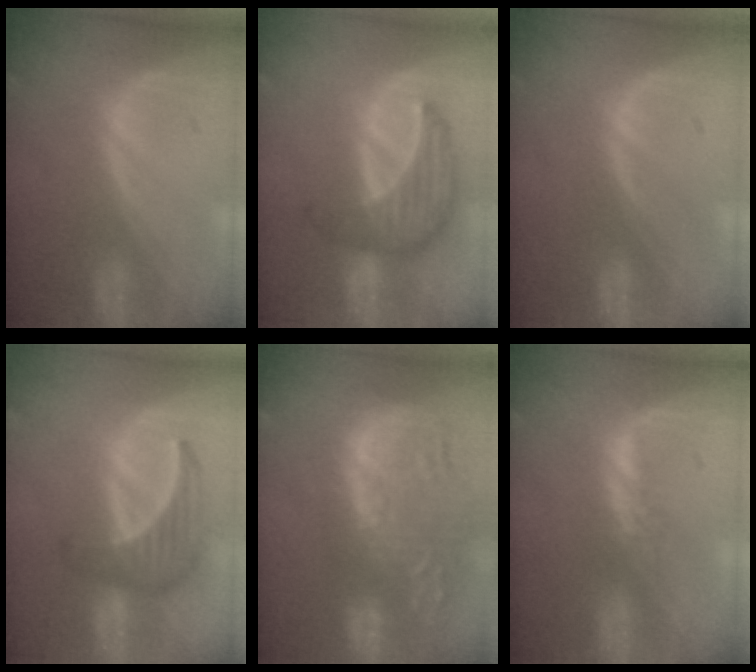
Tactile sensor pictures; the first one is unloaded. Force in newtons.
{"total": 7.5, "press": 7.5, "slide": 0.3}
{"total": 0.0}
{"total": 6.3, "press": 6.1, "slide": 1.9}
{"total": 15.5, "press": 13.1, "slide": 8.3}
{"total": 1.3, "press": 1.2, "slide": 0.5}